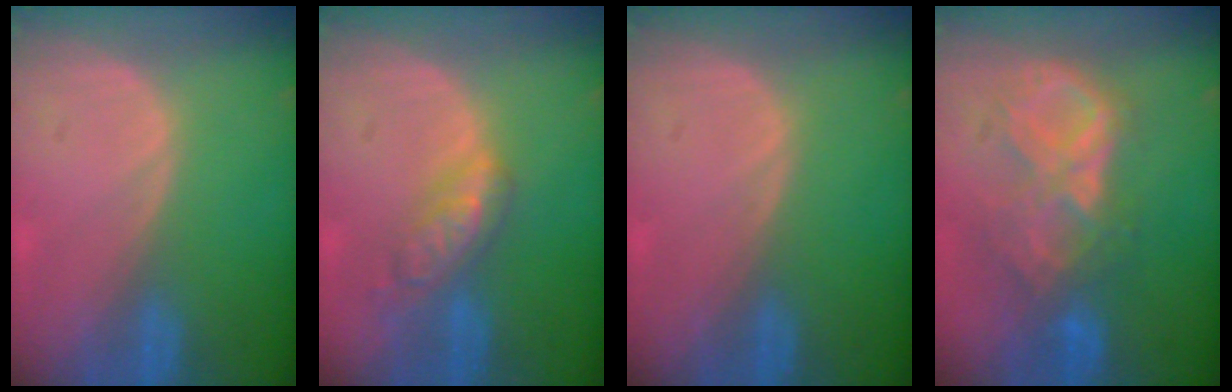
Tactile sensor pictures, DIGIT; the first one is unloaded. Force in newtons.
{"total": 5.9, "press": 5.1, "slide": 2.9}
{"total": 0.0}
{"total": 8.8, "press": 7.6, "slide": 4.3}